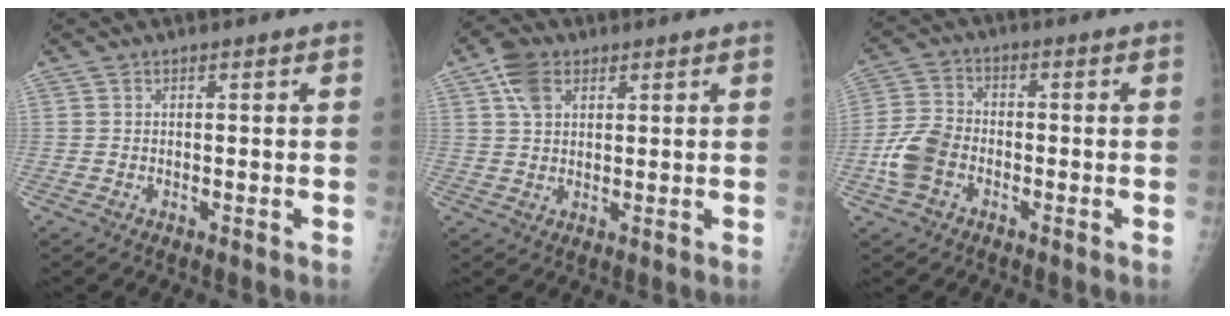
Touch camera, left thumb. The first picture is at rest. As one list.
[{"total": 5.8, "force": [2.6, 3.9, 3.5], "torque": [-0.055, 0.001, 0.048]}, {"total": 7.7, "force": [-2.7, 5.4, 4.8], "torque": [-0.099, 0.018, -0.058]}]